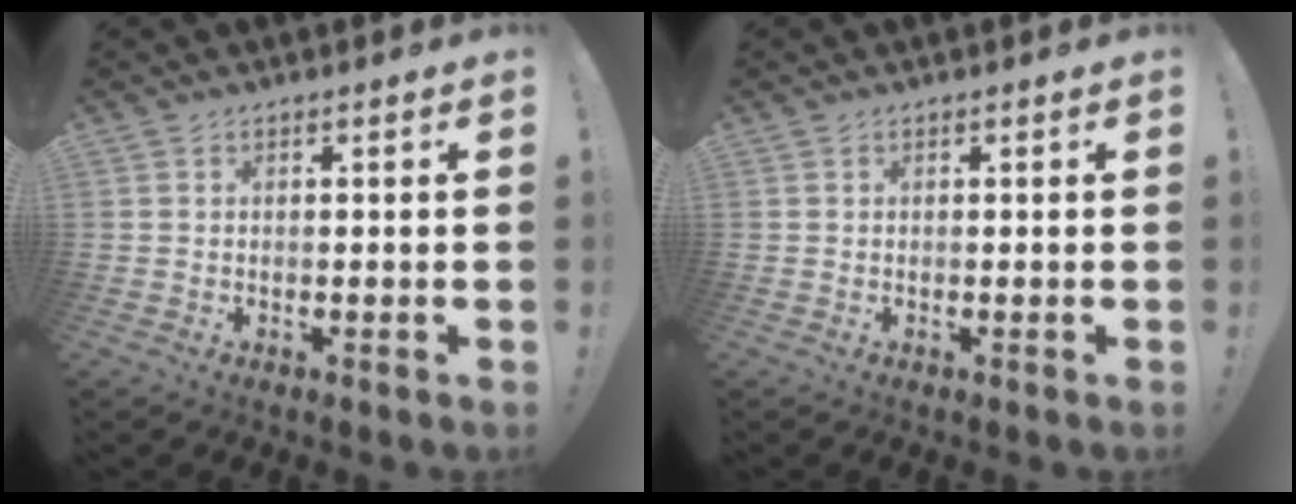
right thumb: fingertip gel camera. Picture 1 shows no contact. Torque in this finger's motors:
{"motor_torque": [0.00, 0.00, 0.06, -0.14, 0.00]}